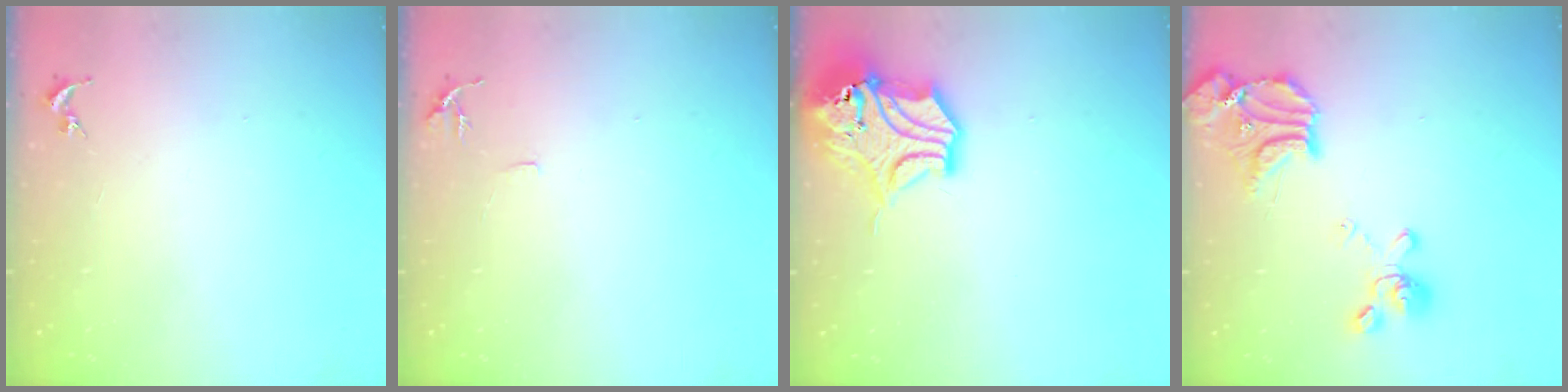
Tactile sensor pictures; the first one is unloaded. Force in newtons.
{"total": 6.0, "press": 5.9, "slide": 0.7}
{"total": 15.4, "press": 15.3, "slide": 2.2}
{"total": 19.3, "press": 19.2, "slide": 2.2}